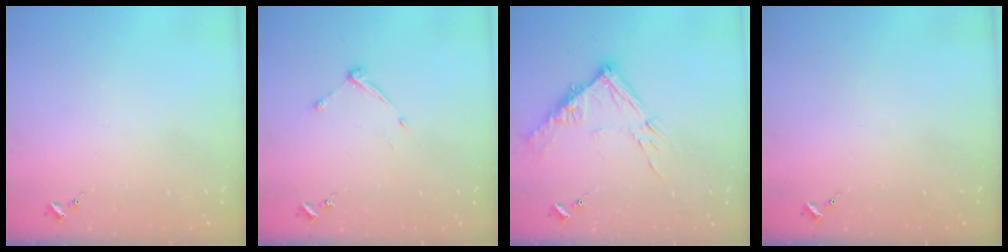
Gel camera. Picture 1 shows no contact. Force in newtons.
{"total": 5.5, "press": 5.5, "slide": 0.7}
{"total": 13.2, "press": 13.2, "slide": 1.2}
{"total": 0.0}